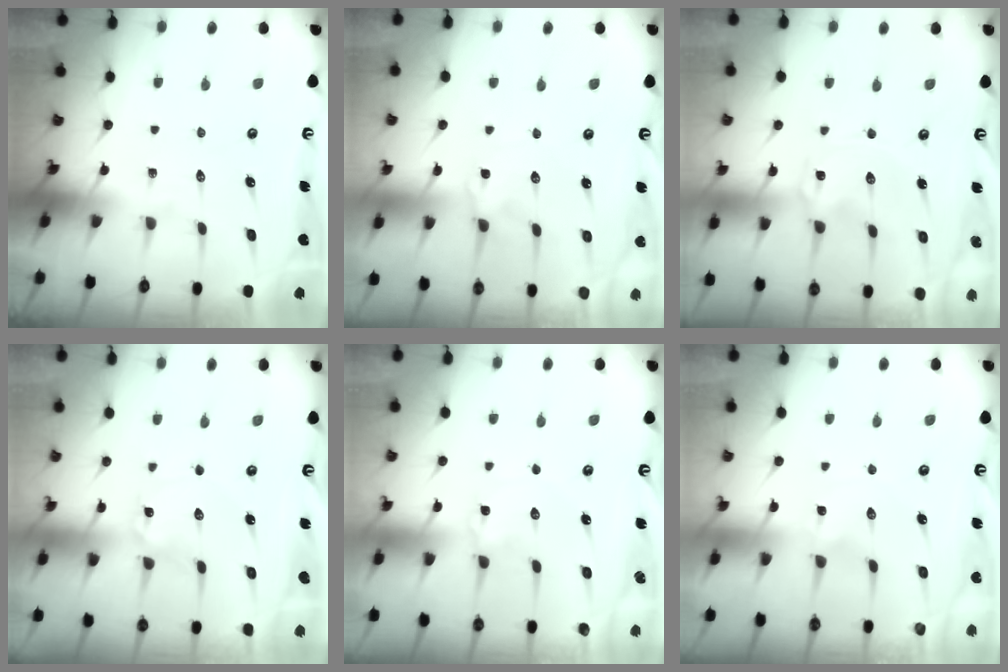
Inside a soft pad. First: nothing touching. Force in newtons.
{"total": 1.9, "press": 1.9, "slide": 0.4}
{"total": 0.0}
{"total": 1.6, "press": 1.6, "slide": 0.2}
{"total": 1.0, "press": 1.0, "slide": 0.1}
{"total": 0.0}